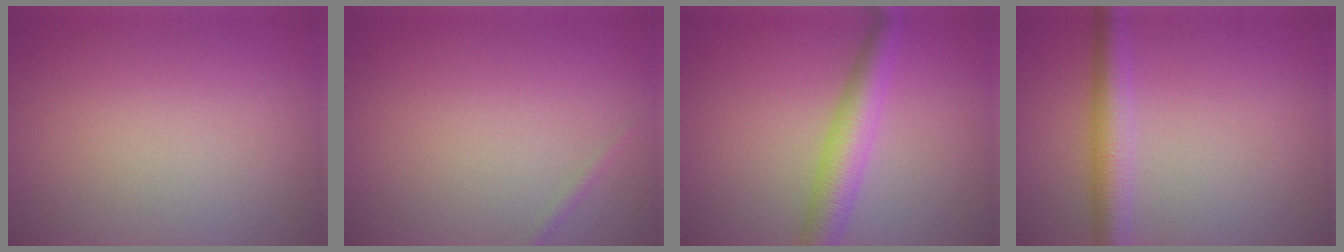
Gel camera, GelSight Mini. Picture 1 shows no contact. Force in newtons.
{"total": 0.6, "press": 0.6, "slide": 0.0}
{"total": 4.4, "press": 4.4, "slide": 0.1}
{"total": 3.8, "press": 3.8, "slide": 0.1}